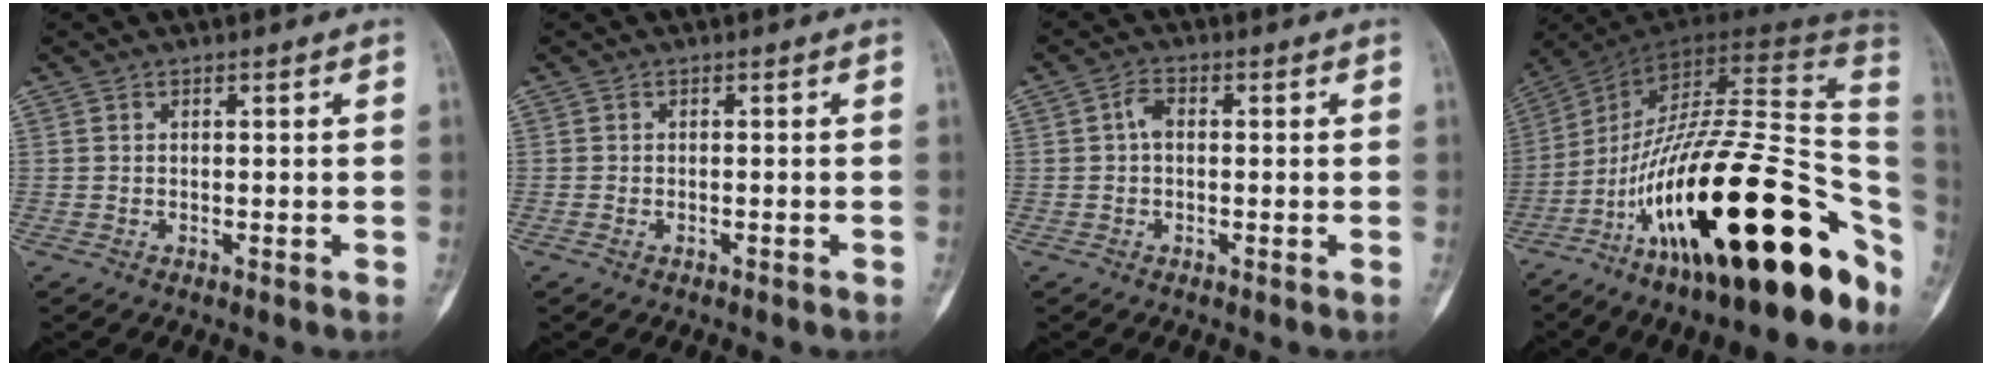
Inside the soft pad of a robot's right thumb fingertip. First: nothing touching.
{"total": 0.7, "force": [-0.4, 0.4, 0.4], "torque": [-0.011, 0.007, -0.004]}
{"total": 2.5, "force": [0.0, 1.5, 2.0], "torque": [-0.034, 0.009, -0.006]}
{"total": 37.1, "force": [-13.3, 12.9, 32.1], "torque": [-0.409, 0.075, -0.210]}